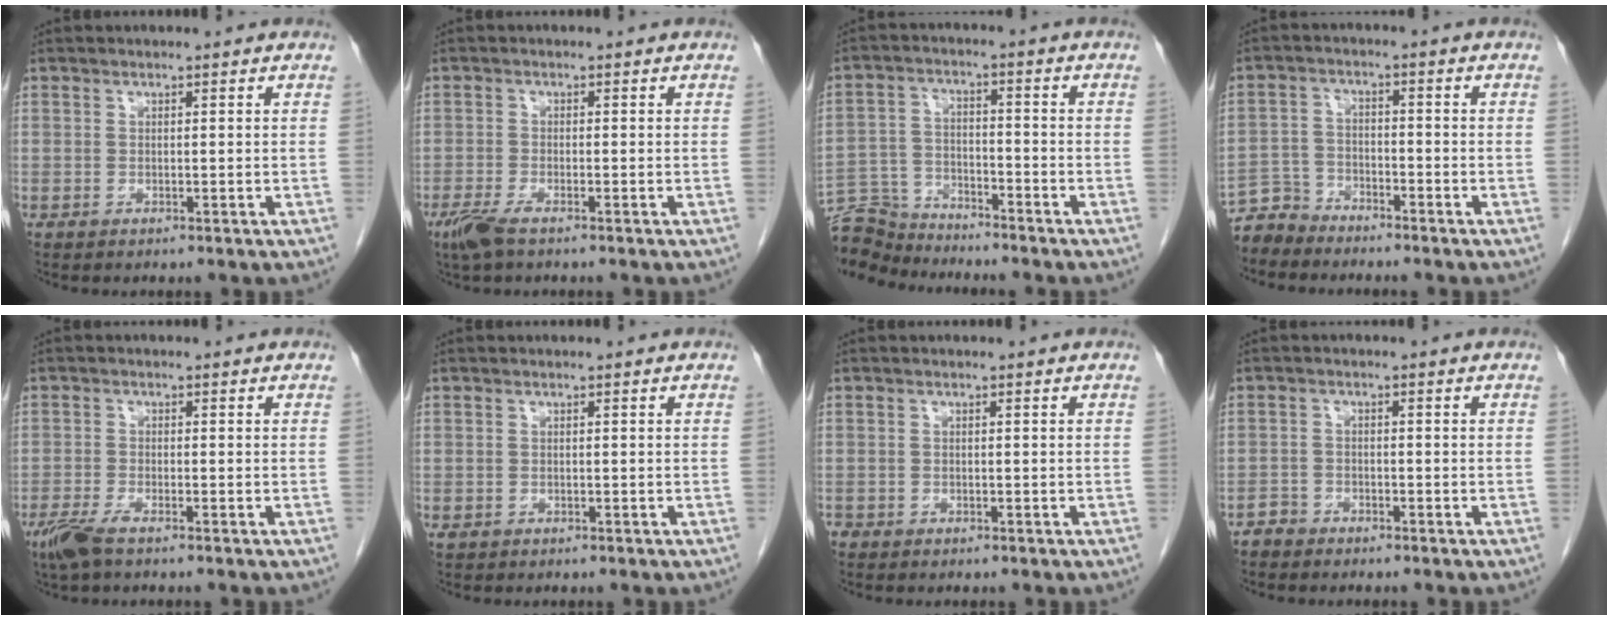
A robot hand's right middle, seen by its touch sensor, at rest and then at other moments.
{"total": 3.5, "force": [-2.4, 0.6, 2.4], "torque": [-0.055, -0.008, -0.047]}
{"total": 9.6, "force": [-9.5, 1.5, 0.8], "torque": [-0.021, 0.001, -0.179]}
{"total": 4.4, "force": [-4.2, 1.2, -0.7], "torque": [0.013, -0.004, -0.085]}
{"total": 3.9, "force": [-2.8, 0.6, 2.7], "torque": [-0.061, -0.010, -0.055]}
{"total": 0.6, "force": [-0.3, 0.5, 0.1], "torque": [-0.006, 0.002, -0.001]}
{"total": 1.0, "force": [-0.7, 0.7, 0.2], "torque": [-0.009, 0.001, -0.013]}
{"total": 2.0, "force": [-1.8, 1.0, -0.3], "torque": [0.003, 0.004, -0.035]}